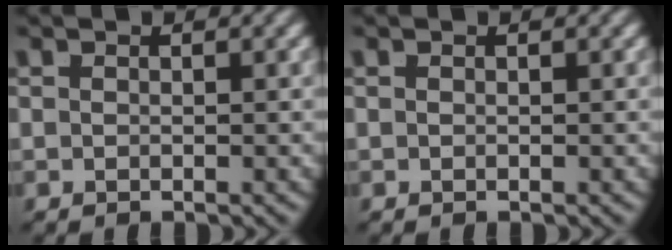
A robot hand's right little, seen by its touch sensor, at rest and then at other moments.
{"total": 0.0}